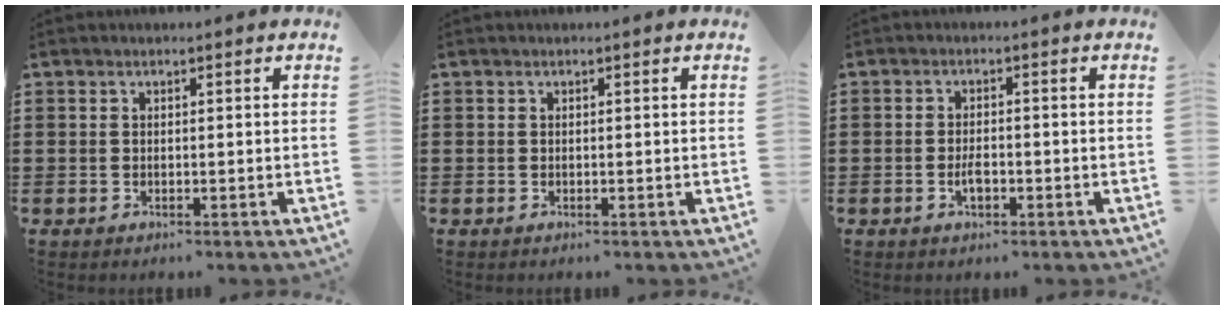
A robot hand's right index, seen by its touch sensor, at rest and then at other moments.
{"total": 0.0}
{"total": 2.5, "force": [-1.0, 1.0, 2.1], "torque": [-0.037, 0.001, -0.017]}